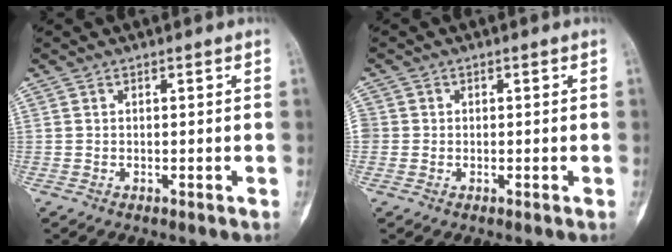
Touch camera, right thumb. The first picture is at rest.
{"total": 2.3, "force": [-0.2, 2.2, 0.6], "torque": [0.005, 0.007, -0.007]}